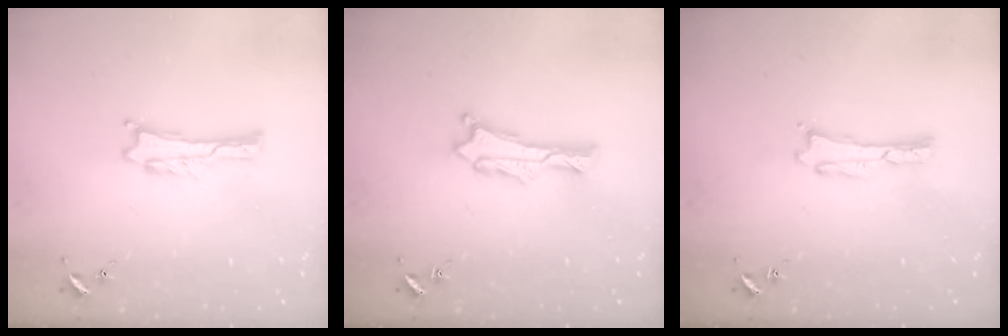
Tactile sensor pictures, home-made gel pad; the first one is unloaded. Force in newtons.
{"total": 0.9, "press": 0.9, "slide": 0.2}
{"total": 0.0}